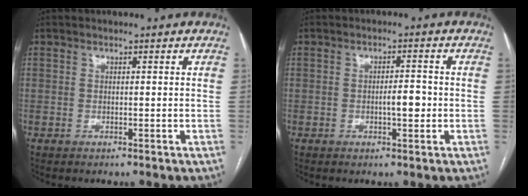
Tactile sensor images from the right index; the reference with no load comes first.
{"total": 3.2, "force": [-0.6, 0.9, 3.0], "torque": [-0.047, 0.002, -0.008]}